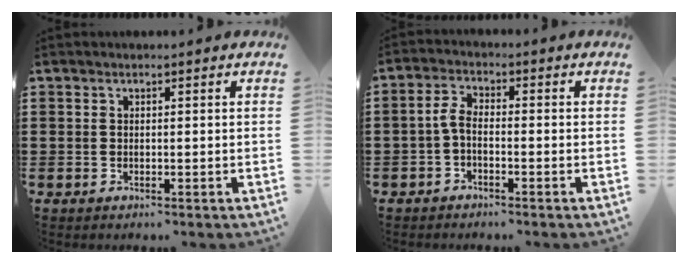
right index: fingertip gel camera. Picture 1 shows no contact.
{"total": 2.8, "force": [-1.2, 1.2, 2.2], "torque": [-0.063, 0.001, -0.031]}